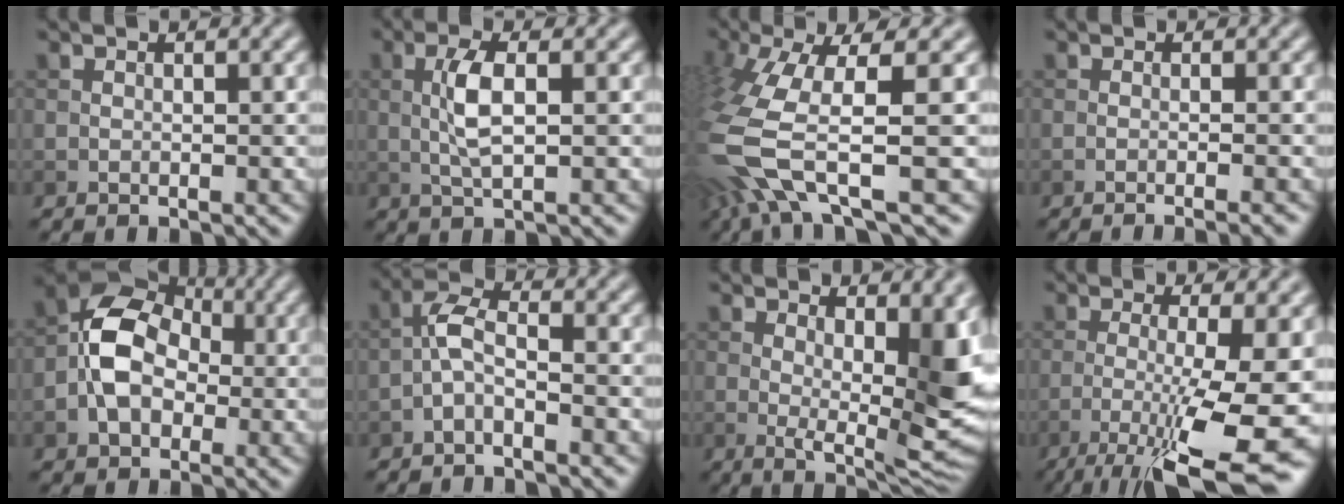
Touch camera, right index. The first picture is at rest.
{"total": 3.7, "force": [0.2, 1.1, 3.5], "torque": [-0.076, 0.005, 0.004]}
{"total": 10.3, "force": [-3.0, 3.6, 9.2], "torque": [-0.214, -0.021, -0.053]}
{"total": 2.6, "force": [-0.9, 0.8, 2.3], "torque": [-0.011, 0.001, -0.020]}
{"total": 7.1, "force": [-1.0, 5.2, 4.7], "torque": [-0.080, 0.010, -0.029]}
{"total": 2.7, "force": [-1.2, 1.0, 2.2], "torque": [-0.048, 0.010, -0.033]}
{"total": 10.7, "force": [1.4, 4.0, 9.9], "torque": [-0.133, -0.015, 0.028]}
{"total": 11.7, "force": [-4.4, 2.4, 10.6], "torque": [-0.168, -0.017, -0.064]}